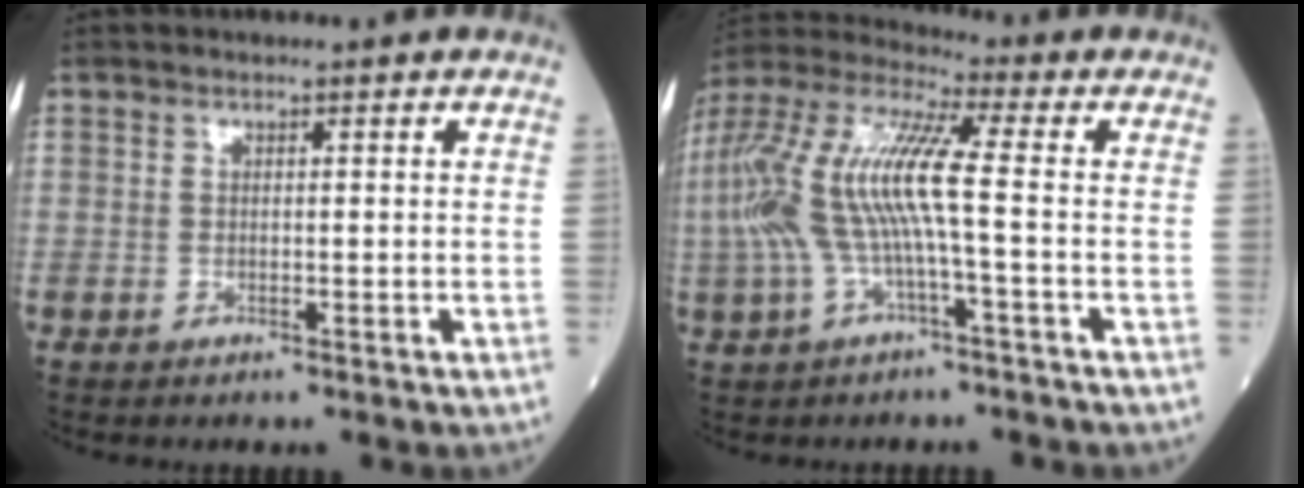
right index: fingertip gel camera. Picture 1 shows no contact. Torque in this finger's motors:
{"motor_torque": [2.14, 0.00, 0.86, 0.21]}